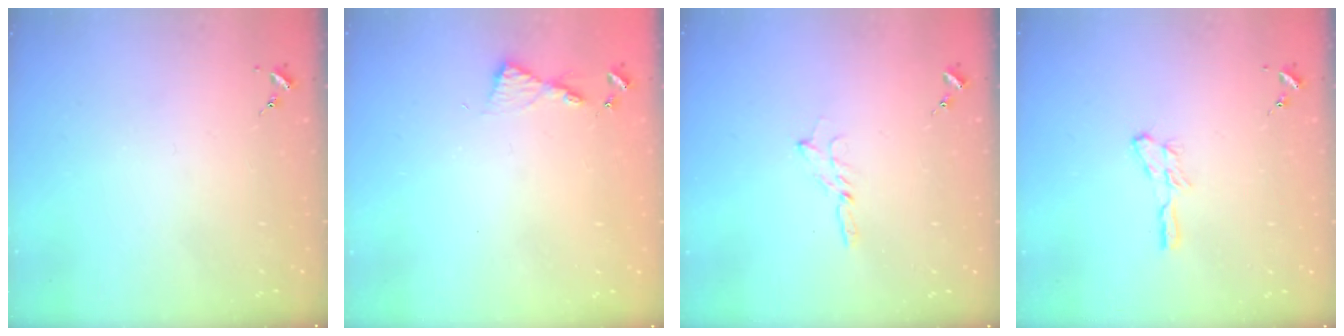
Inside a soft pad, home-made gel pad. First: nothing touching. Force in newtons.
{"total": 5.3, "press": 5.3, "slide": 0.5}
{"total": 1.8, "press": 1.8, "slide": 0.2}
{"total": 4.7, "press": 4.7, "slide": 0.7}